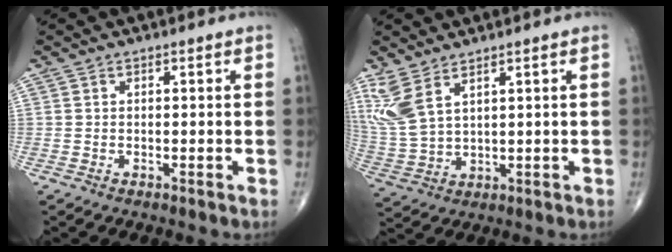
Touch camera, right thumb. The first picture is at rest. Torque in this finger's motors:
{"motor_torque": [-0.35, 0.28, 0.82, 0.68, 0.12]}